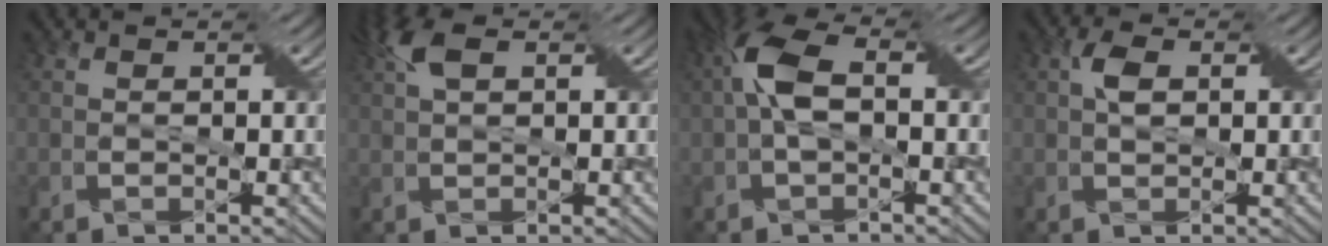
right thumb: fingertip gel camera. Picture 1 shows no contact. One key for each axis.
{"total": 4.6, "fx": 2.0, "fy": 1.9, "fz": 3.6, "tx": -0.085, "ty": 0.019, "tz": 0.036}
{"total": 5.9, "fx": 0.3, "fy": 2.8, "fz": 5.2, "tx": -0.115, "ty": 0.017, "tz": 0.001}
{"total": 2.6, "fx": 0.5, "fy": 1.5, "fz": 2.1, "tx": -0.043, "ty": 0.006, "tz": 0.007}